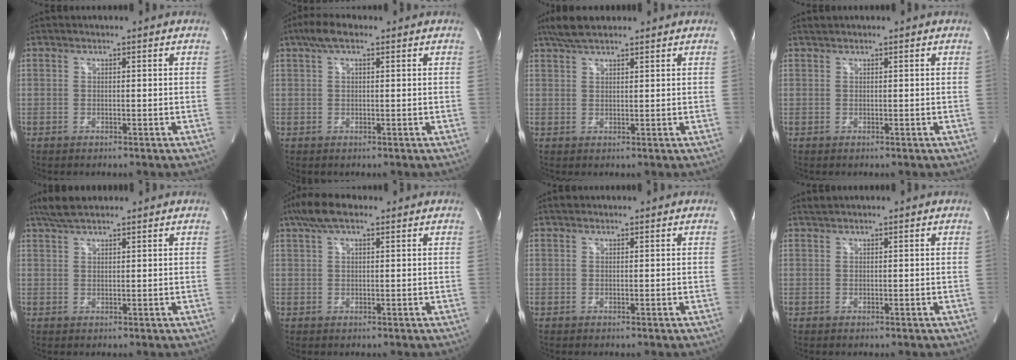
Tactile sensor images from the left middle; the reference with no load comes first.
{"total": 4.1, "force": [2.4, 1.3, 3.0], "torque": [-0.064, 0.023, 0.044]}
{"total": 5.3, "force": [4.3, 1.2, 2.8], "torque": [-0.060, 0.021, 0.081]}
{"total": 0.5, "force": [0.5, -0.1, 0.1], "torque": [-0.010, 0.008, 0.015]}
{"total": 4.6, "force": [3.8, 0.8, 2.4], "torque": [-0.055, 0.019, 0.074]}
{"total": 5.7, "force": [3.7, 1.7, 3.9], "torque": [-0.085, 0.026, 0.068]}
{"total": 0.7, "force": [0.6, 0.4, 0.1], "torque": [-0.007, 0.009, 0.011]}
{"total": 0.8, "force": [0.7, -0.1, 0.2], "torque": [-0.012, 0.010, 0.021]}